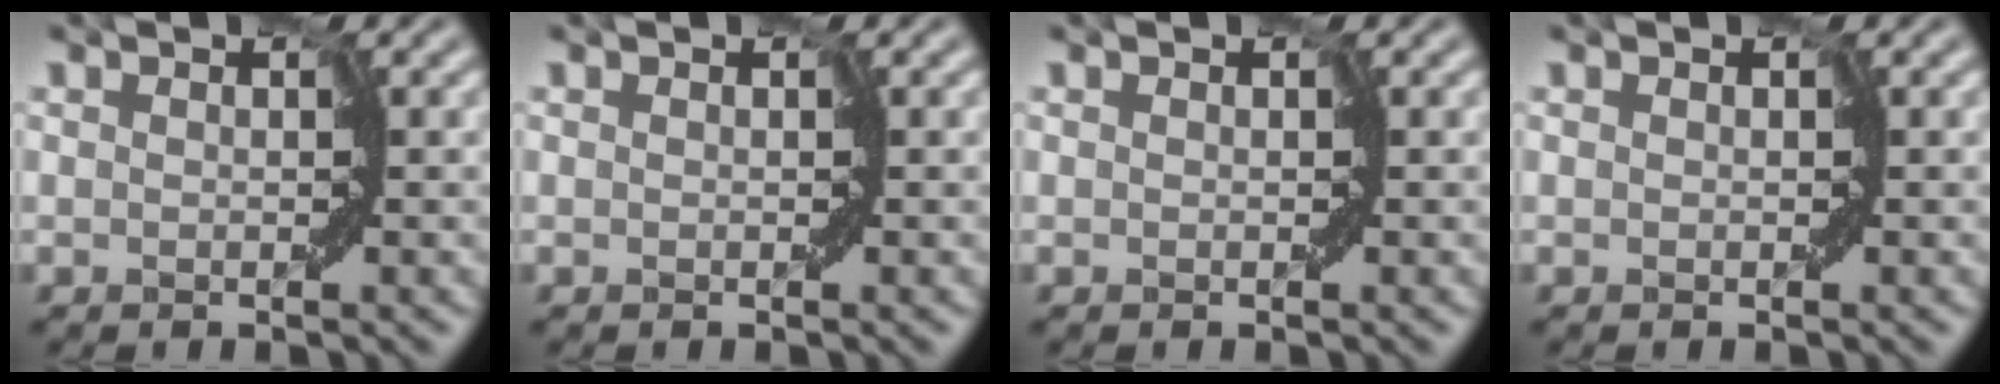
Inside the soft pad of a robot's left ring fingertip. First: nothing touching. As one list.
[{"total": 0.0}, {"total": 0.0}, {"total": 0.0}]